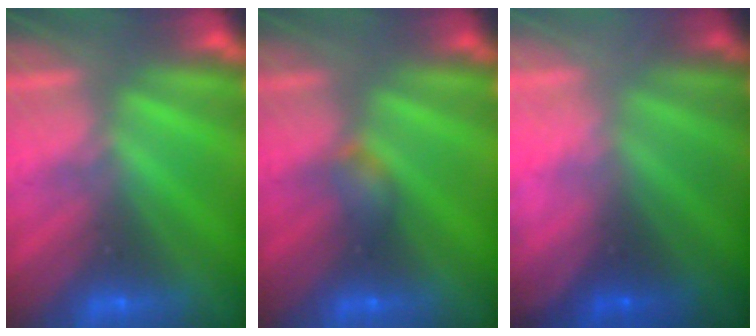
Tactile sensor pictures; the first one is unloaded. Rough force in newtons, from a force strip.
{"total": 2.2}
{"total": 5.5}